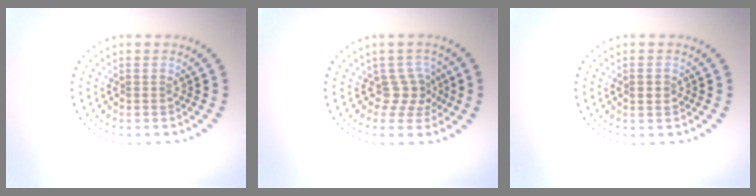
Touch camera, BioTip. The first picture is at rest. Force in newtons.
{"total": 2.3, "press": 1.6, "slide": 1.6}
{"total": 1.0, "press": 1.0, "slide": 0.2}